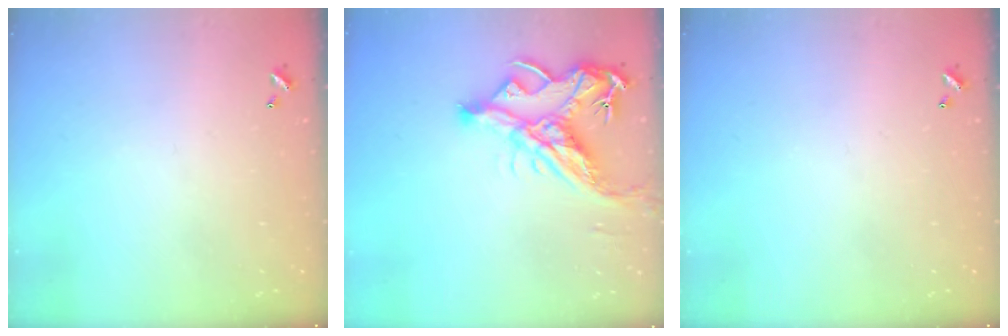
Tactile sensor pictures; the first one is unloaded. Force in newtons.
{"total": 14.0, "press": 13.9, "slide": 1.8}
{"total": 0.0}